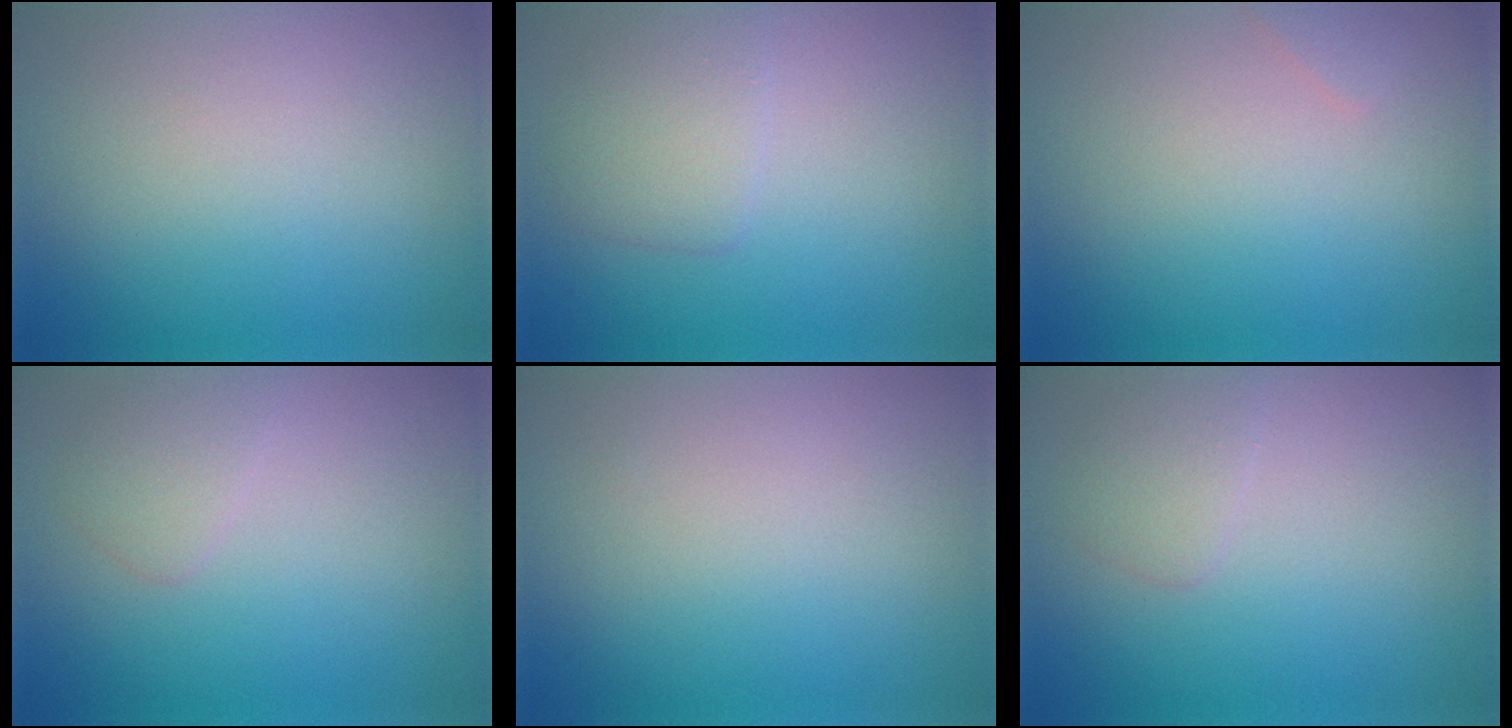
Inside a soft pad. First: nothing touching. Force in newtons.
{"total": 2.6, "press": 2.6, "slide": 0.1}
{"total": 0.6, "press": 0.6, "slide": 0.1}
{"total": 1.6, "press": 1.6, "slide": 0.1}
{"total": 0.0}
{"total": 1.5, "press": 1.5, "slide": 0.1}